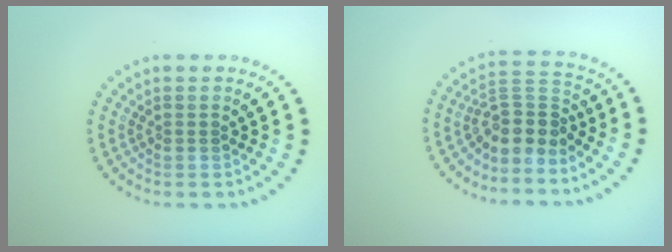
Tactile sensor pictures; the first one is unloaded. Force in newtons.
{"total": 3.4, "press": 2.5, "slide": 2.3}